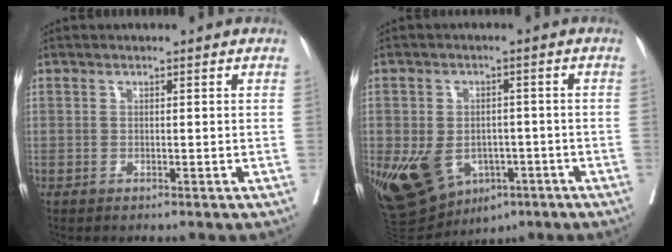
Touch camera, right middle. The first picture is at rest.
{"total": 12.7, "force": [-4.6, 9.3, 7.5], "torque": [-0.150, -0.002, -0.055]}